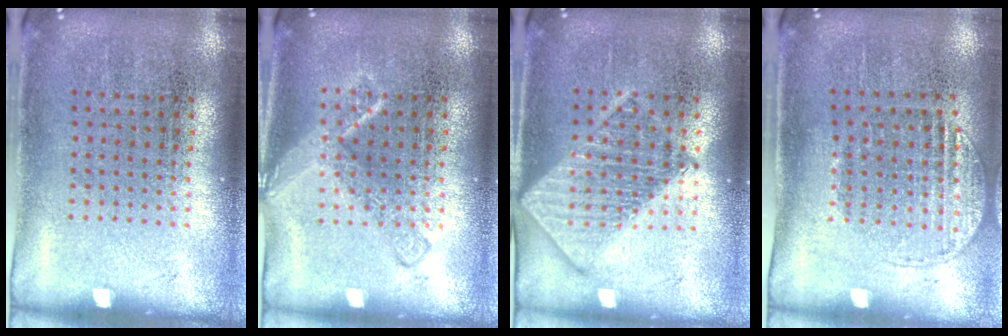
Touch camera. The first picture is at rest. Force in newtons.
{"total": 1.7, "press": 1.7, "slide": 0.3}
{"total": 2.8, "press": 2.8, "slide": 0.4}
{"total": 1.3, "press": 1.1, "slide": 0.6}